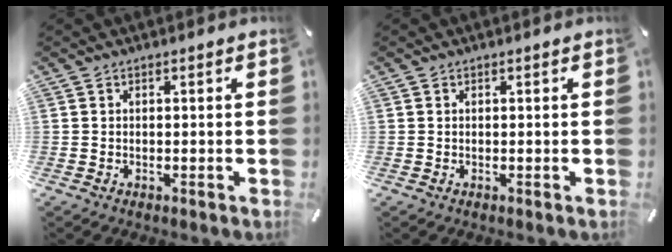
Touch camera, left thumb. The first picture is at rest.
{"total": 0.0}